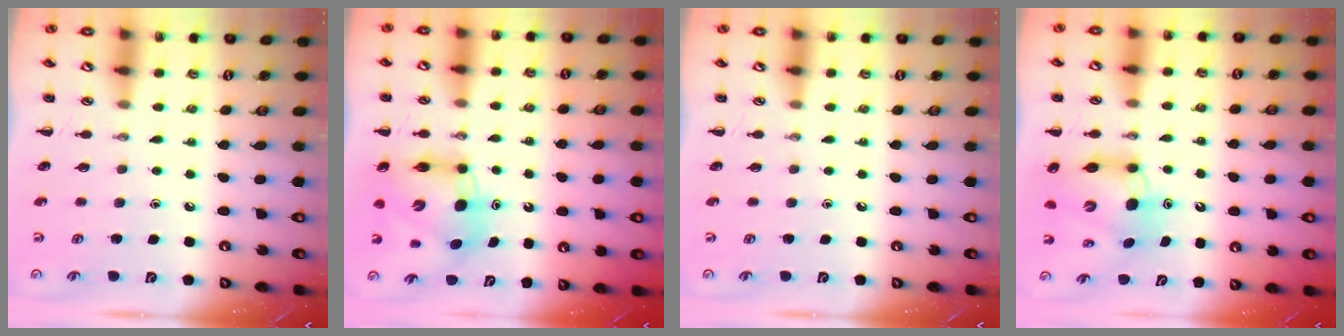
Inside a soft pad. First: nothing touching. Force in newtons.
{"total": 8.3, "press": 7.9, "slide": 2.5}
{"total": 0.0}
{"total": 7.5, "press": 7.2, "slide": 1.9}